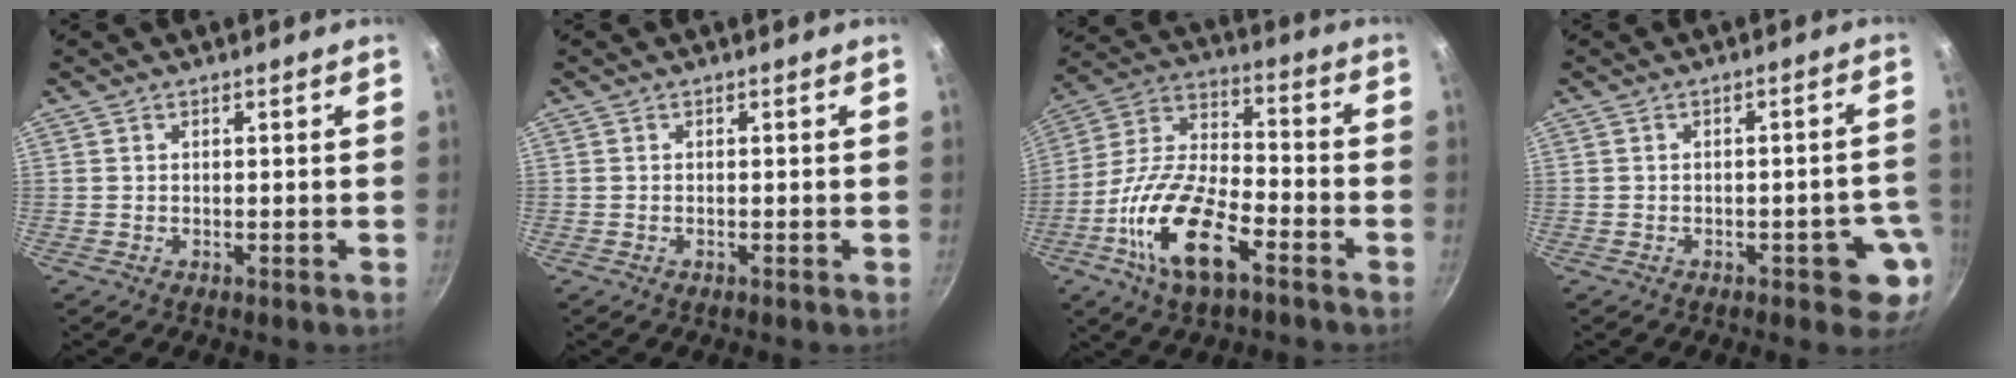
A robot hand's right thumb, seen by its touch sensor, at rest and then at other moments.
{"total": 0.0}
{"total": 18.5, "force": [-8.3, 8.1, 14.4], "torque": [-0.268, 0.043, -0.170]}
{"total": 6.1, "force": [-2.1, 2.8, 5.0], "torque": [-0.024, 0.024, -0.020]}